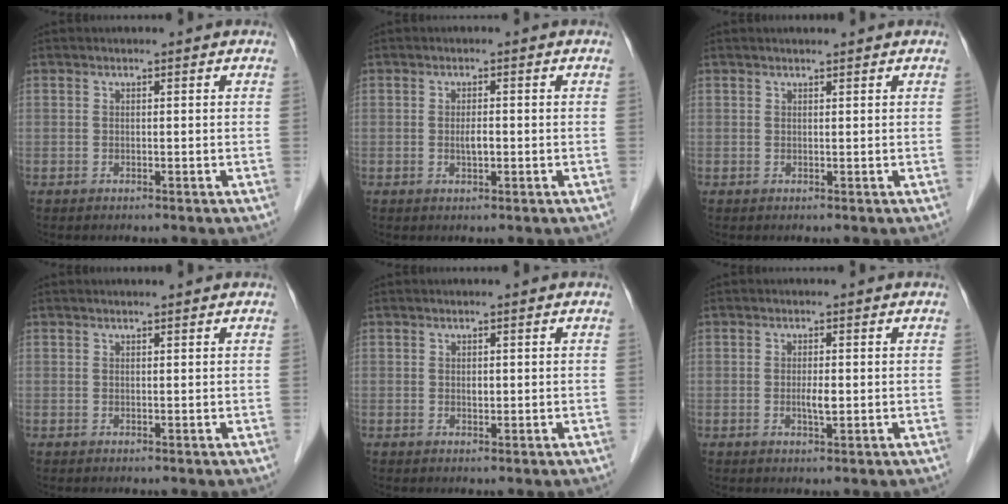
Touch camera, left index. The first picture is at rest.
{"total": 1.7, "force": [-0.2, 0.5, 1.6], "torque": [-0.031, 0.001, -0.003]}
{"total": 1.5, "force": [1.4, 0.1, 0.6], "torque": [-0.009, 0.013, 0.024]}
{"total": 1.4, "force": [1.2, 0.0, 0.6], "torque": [-0.009, 0.013, 0.022]}
{"total": 0.7, "force": [0.2, 0.4, 0.6], "torque": [-0.009, 0.000, 0.004]}
{"total": 1.8, "force": [-0.1, 0.4, 1.8], "torque": [-0.036, -0.001, -0.001]}